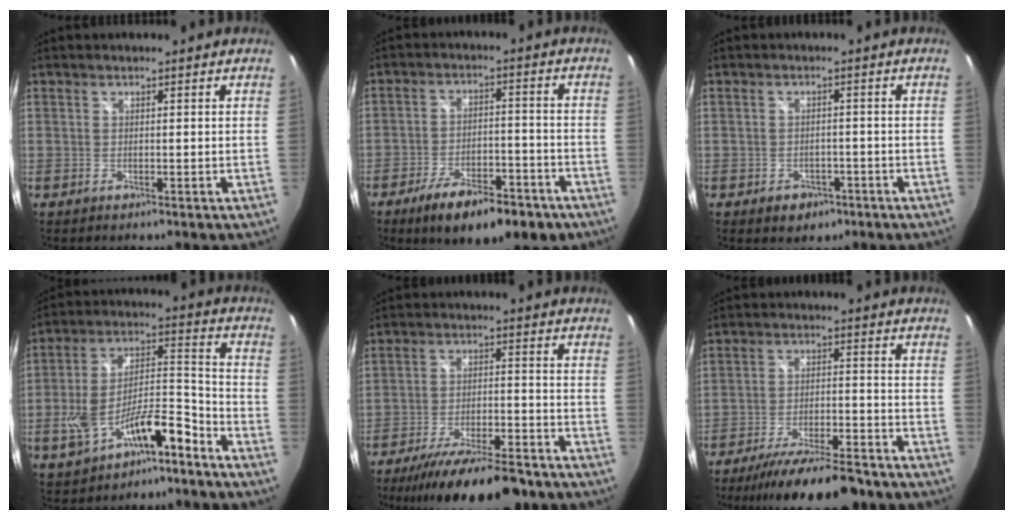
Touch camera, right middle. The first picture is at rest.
{"total": 14.2, "force": [-9.5, 5.3, 9.2], "torque": [-0.166, -0.011, -0.139]}
{"total": 4.4, "force": [-2.6, 3.2, 1.6], "torque": [-0.038, -0.002, -0.029]}
{"total": 14.1, "force": [-8.4, 5.1, 10.1], "torque": [-0.196, 0.011, -0.137]}
{"total": 18.3, "force": [-15.0, 4.0, 9.7], "torque": [-0.183, -0.032, -0.225]}
{"total": 16.3, "force": [-13.7, 3.1, 8.2], "torque": [-0.159, -0.025, -0.209]}